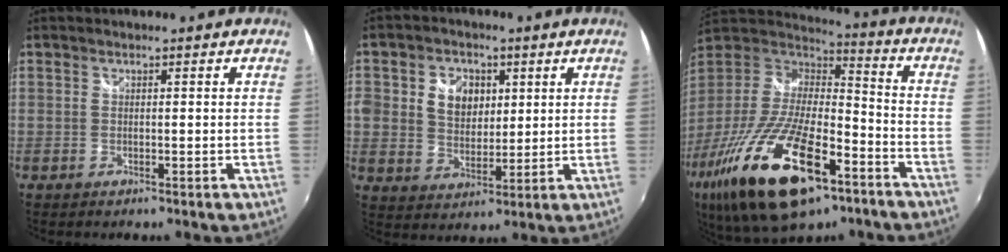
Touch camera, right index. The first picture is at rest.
{"total": 12.6, "force": [2.8, 10.4, 6.5], "torque": [-0.160, 0.029, 0.053]}
{"total": 30.7, "force": [-16.2, 12.1, 23.0], "torque": [-0.464, -0.049, -0.274]}